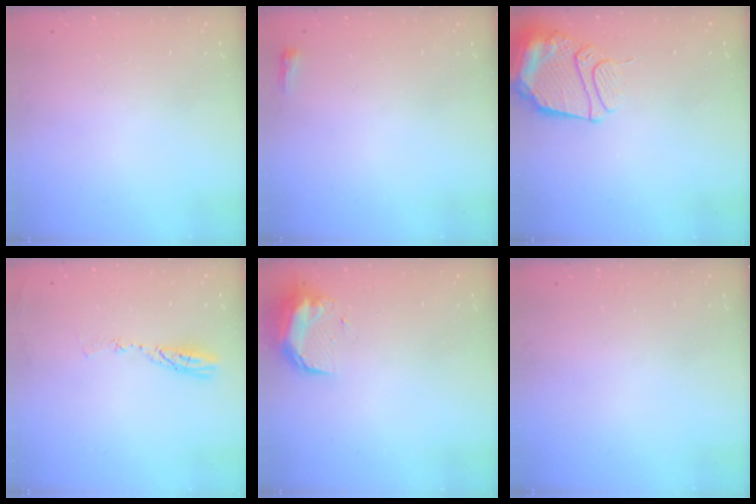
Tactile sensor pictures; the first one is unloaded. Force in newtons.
{"total": 2.3, "press": 2.2, "slide": 0.7}
{"total": 13.3, "press": 13.2, "slide": 1.4}
{"total": 5.0, "press": 5.0, "slide": 0.6}
{"total": 9.7, "press": 9.7, "slide": 0.7}
{"total": 0.0}